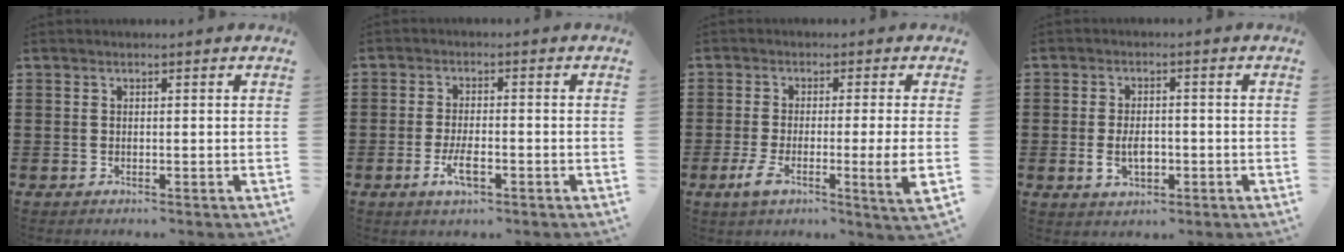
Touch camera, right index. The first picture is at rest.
{"total": 4.1, "force": [-1.6, 1.5, 3.4], "torque": [-0.071, -0.002, -0.032]}
{"total": 7.2, "force": [-1.4, 0.9, 7.0], "torque": [-0.131, -0.021, -0.029]}
{"total": 4.5, "force": [-1.0, 2.4, 3.6], "torque": [-0.074, 0.000, -0.016]}